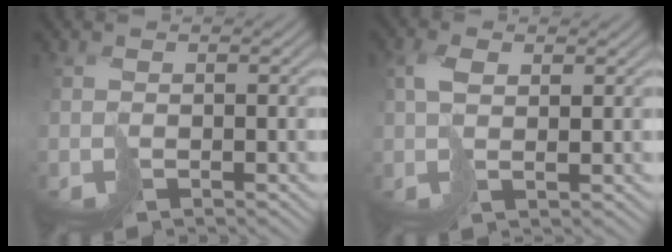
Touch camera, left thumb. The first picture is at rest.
{"total": 2.8, "force": [1.3, 1.2, 2.2], "torque": [-0.051, 0.003, 0.026]}